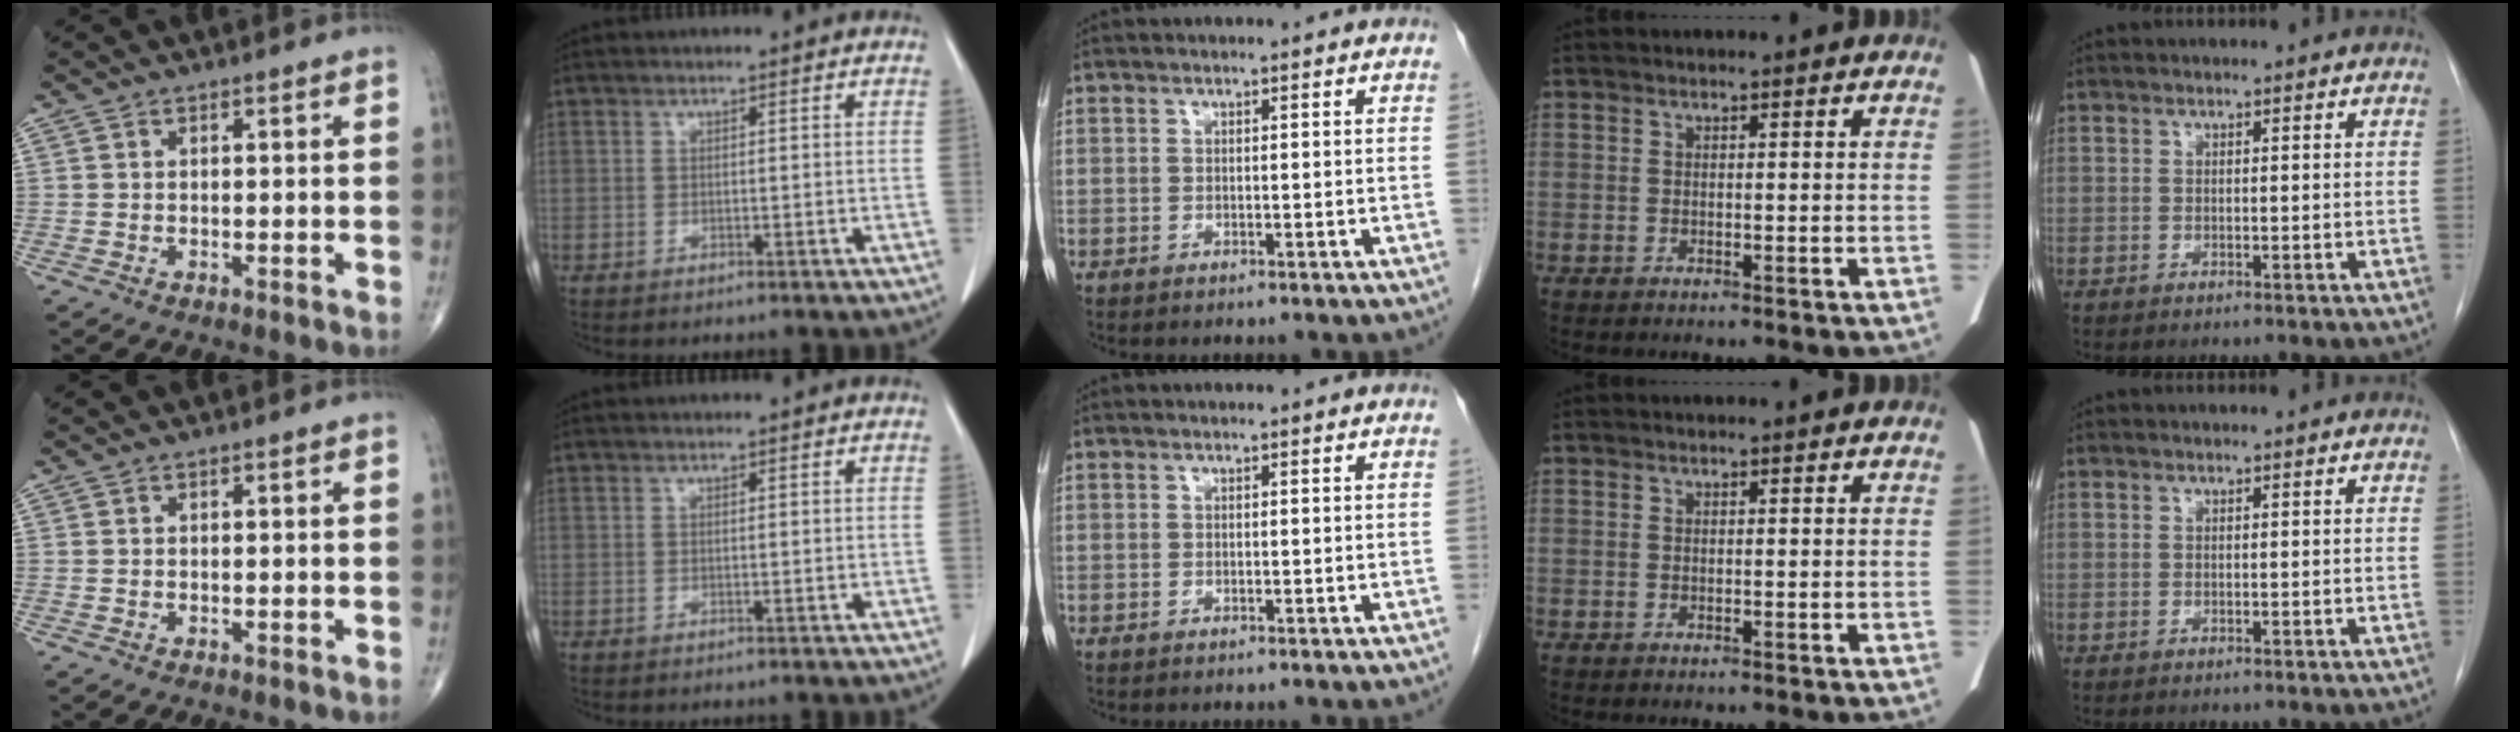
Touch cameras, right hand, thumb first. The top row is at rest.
{}